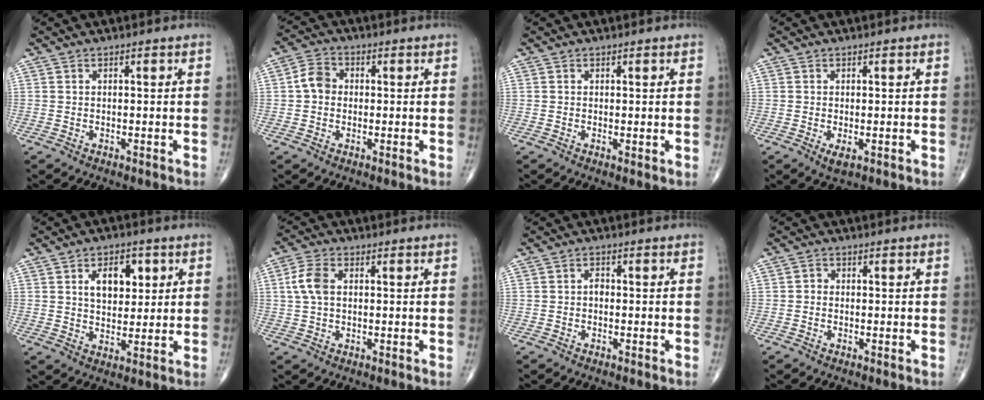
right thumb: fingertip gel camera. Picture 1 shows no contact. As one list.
[{"total": 4.7, "force": [-0.1, 3.9, 2.6], "torque": [-0.039, 0.014, -0.010]}, {"total": 1.0, "force": [0.1, 0.3, 0.9], "torque": [-0.017, -0.006, 0.001]}, {"total": 2.1, "force": [-0.6, 0.9, 1.8], "torque": [-0.031, -0.005, -0.007]}, {"total": 8.4, "force": [2.7, 5.2, 5.9], "torque": [-0.060, -0.011, 0.044]}, {"total": 5.3, "force": [0.8, 3.3, 4.1], "torque": [-0.095, 0.011, 0.012]}, {"total": 1.3, "force": [-0.2, 0.9, 0.9], "torque": [-0.008, 0.004, -0.008]}, {"total": 1.1, "force": [-0.3, 1.0, 0.5], "torque": [-0.001, 0.003, -0.009]}]